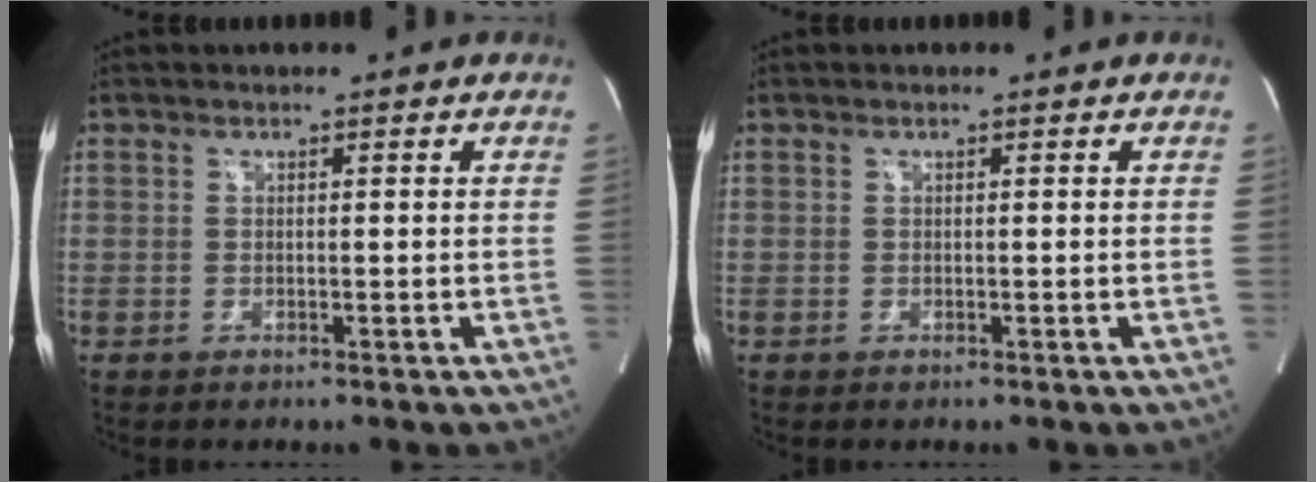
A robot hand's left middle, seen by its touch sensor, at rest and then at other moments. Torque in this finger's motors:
{"motor_torque": [0.14, 0.07, -0.04, 0.01]}